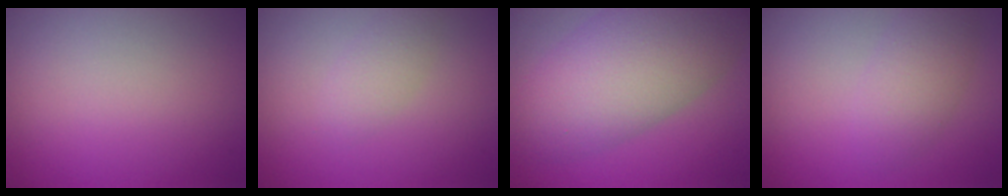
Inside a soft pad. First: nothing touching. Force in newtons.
{"total": 1.5, "press": 1.5, "slide": 0.1}
{"total": 8.9, "press": 8.9, "slide": 0.5}
{"total": 2.9, "press": 2.9, "slide": 0.0}